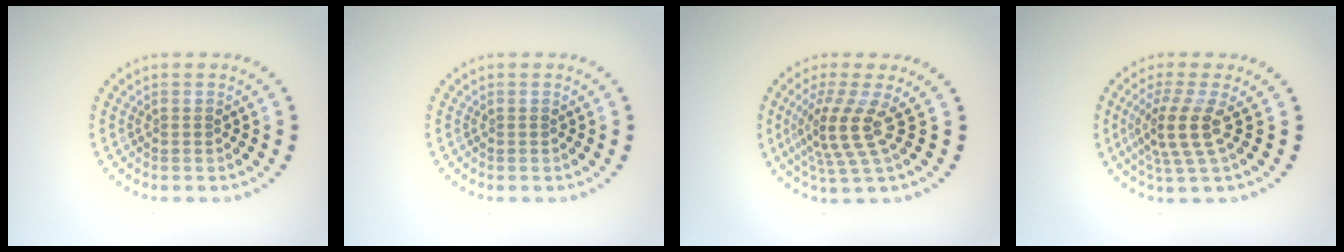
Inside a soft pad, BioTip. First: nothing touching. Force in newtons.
{"total": 0.0}
{"total": 3.8, "press": 2.6, "slide": 2.7}
{"total": 3.7, "press": 2.8, "slide": 2.4}